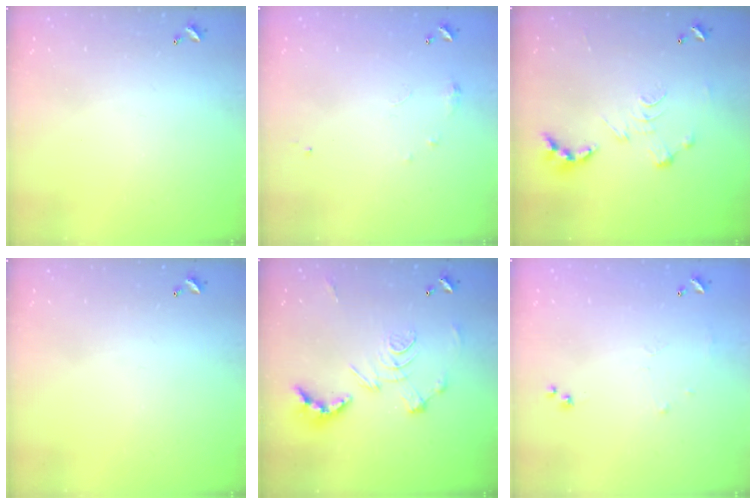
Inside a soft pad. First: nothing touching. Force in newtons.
{"total": 6.0, "press": 5.9, "slide": 0.8}
{"total": 0.0}
{"total": 0.0}
{"total": 2.9, "press": 2.3, "slide": 1.7}
{"total": 6.0, "press": 5.9, "slide": 1.0}